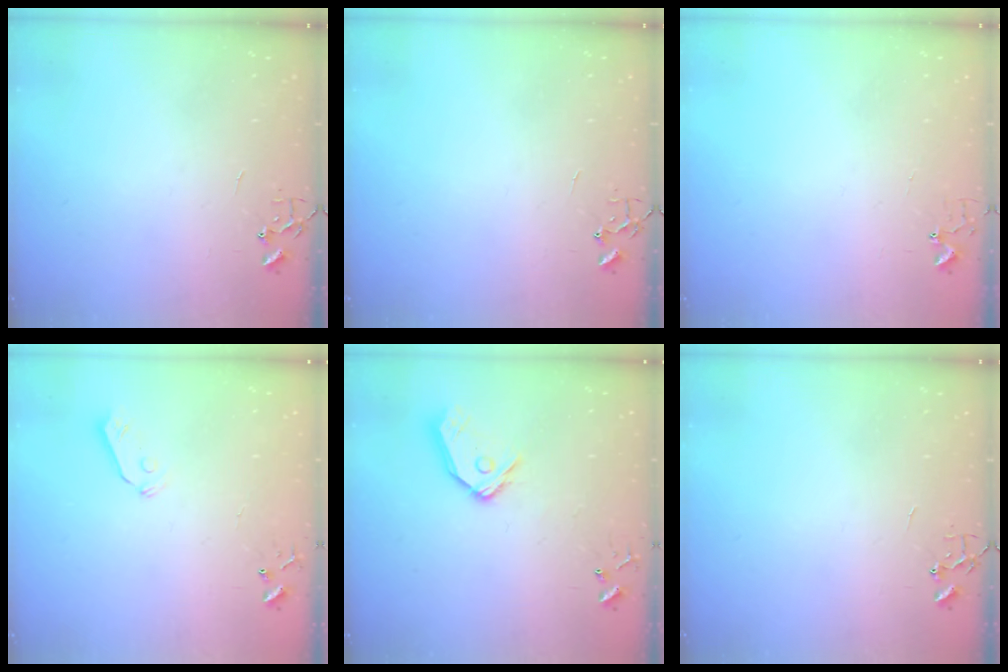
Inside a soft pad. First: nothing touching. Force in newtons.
{"total": 0.0}
{"total": 2.7, "press": 2.7, "slide": 0.3}
{"total": 5.5, "press": 5.4, "slide": 0.6}
{"total": 12.7, "press": 12.5, "slide": 2.0}
{"total": 0.0}